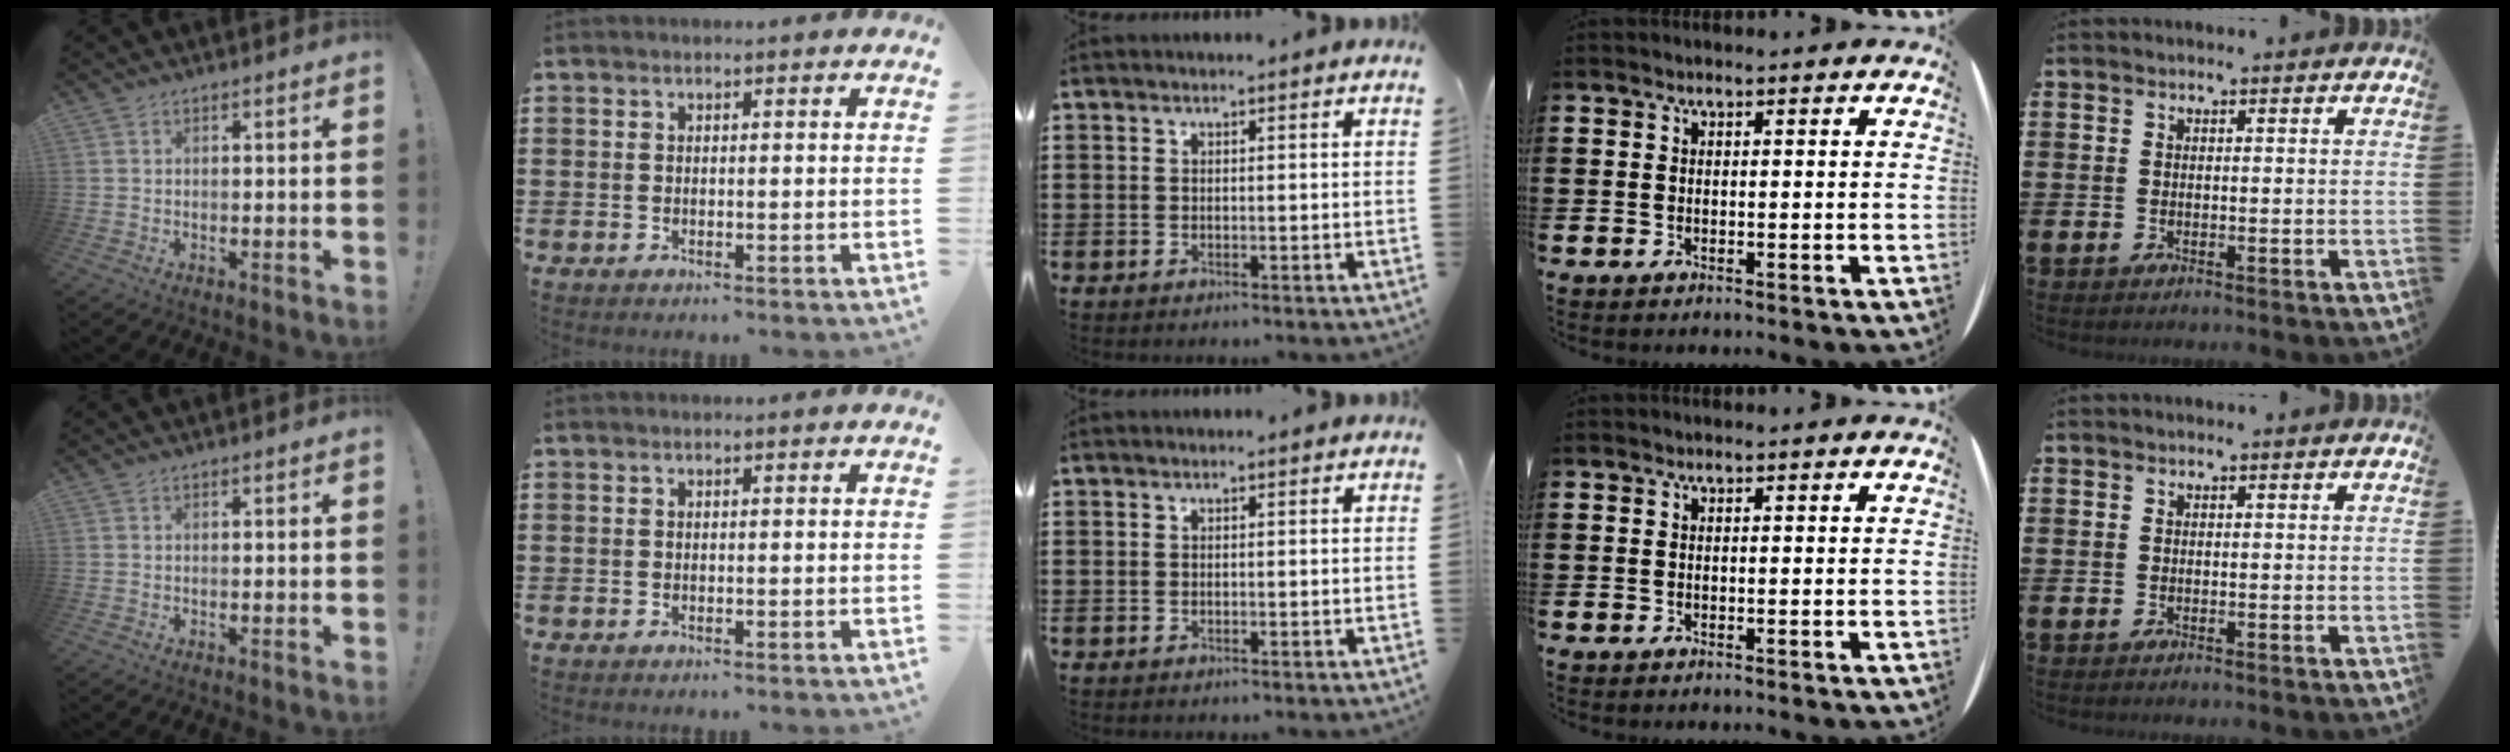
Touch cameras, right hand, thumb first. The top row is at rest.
{}